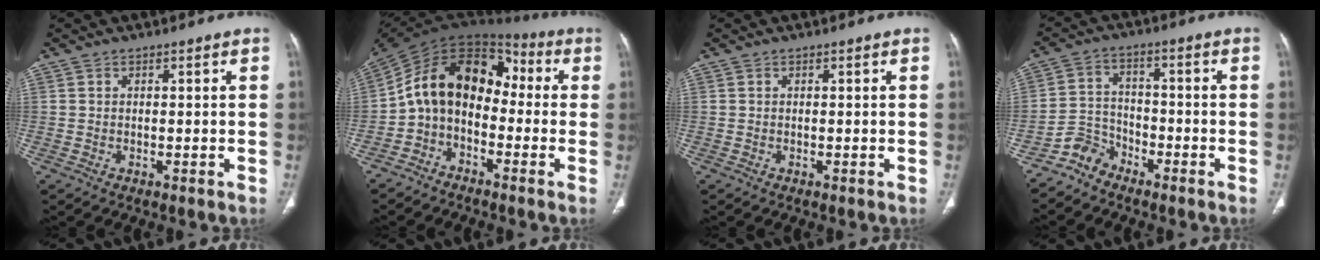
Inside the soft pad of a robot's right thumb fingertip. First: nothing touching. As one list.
[{"total": 14.0, "force": [-2.0, 10.0, 9.6], "torque": [-0.138, 0.083, -0.052]}, {"total": 0.0}, {"total": 5.1, "force": [-4.4, 2.6, 0.2], "torque": [0.007, 0.036, -0.093]}]